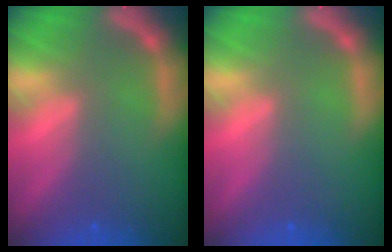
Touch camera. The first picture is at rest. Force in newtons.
{"total": 0.0}